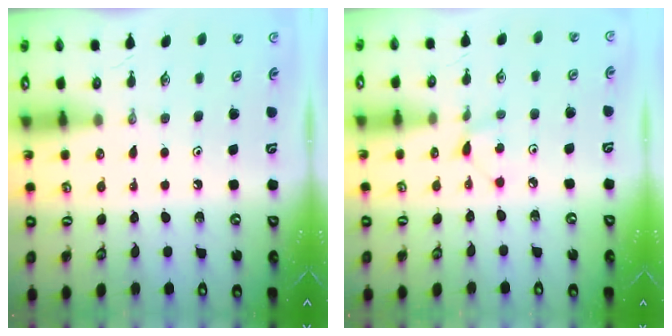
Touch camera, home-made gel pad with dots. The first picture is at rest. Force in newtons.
{"total": 3.7, "press": 3.7, "slide": 0.4}